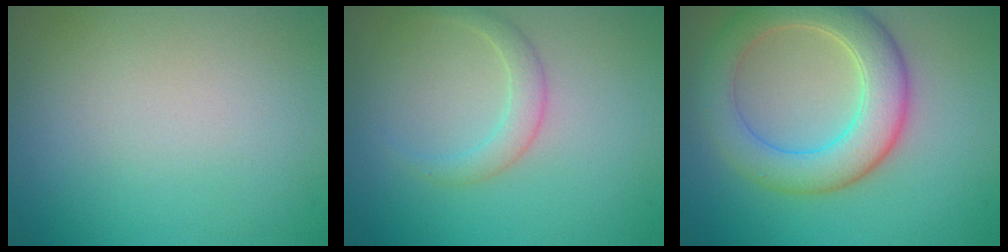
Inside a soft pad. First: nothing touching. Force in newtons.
{"total": 1.9, "press": 1.9, "slide": 0.1}
{"total": 6.4, "press": 6.4, "slide": 0.5}